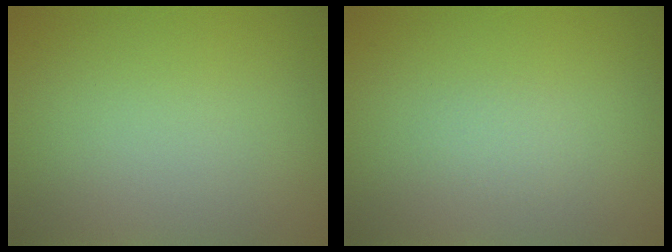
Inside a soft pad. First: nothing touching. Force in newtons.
{"total": 0.9, "press": 0.8, "slide": 0.1}